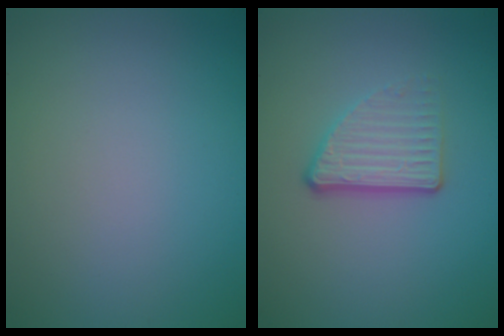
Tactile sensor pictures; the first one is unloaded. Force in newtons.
{"total": 3.5, "press": 2.5, "slide": 2.5}